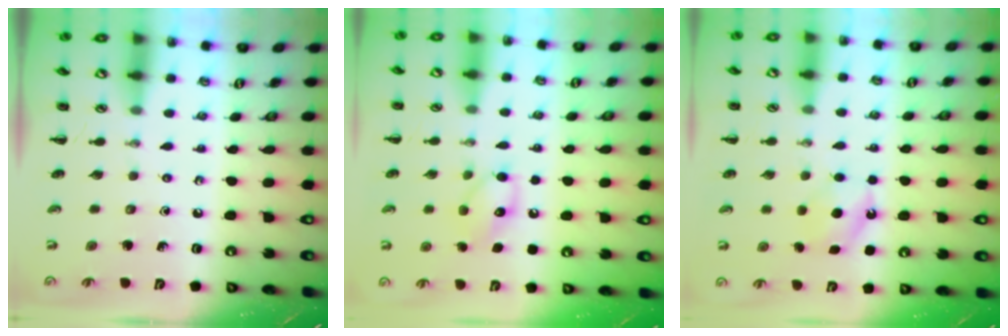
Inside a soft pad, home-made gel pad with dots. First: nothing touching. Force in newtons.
{"total": 9.8, "press": 9.8, "slide": 1.0}
{"total": 5.5, "press": 5.2, "slide": 1.7}